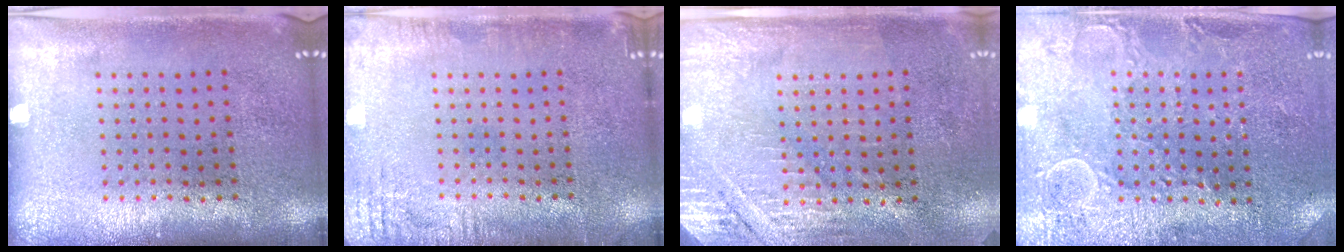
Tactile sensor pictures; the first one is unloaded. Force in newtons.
{"total": 2.3, "press": 2.3, "slide": 0.3}
{"total": 2.8, "press": 2.6, "slide": 0.9}
{"total": 2.8, "press": 2.8, "slide": 0.5}